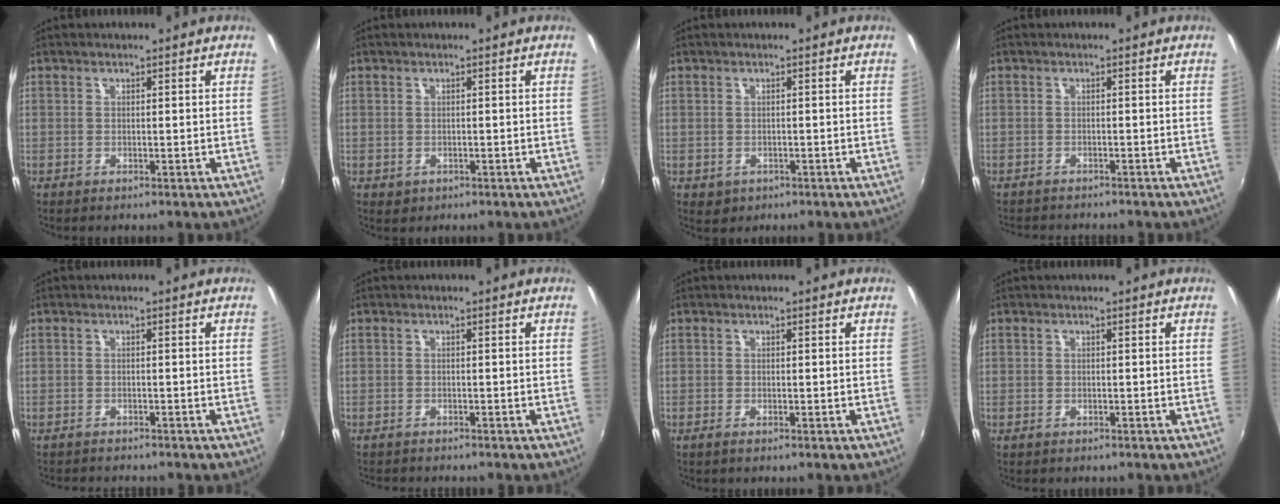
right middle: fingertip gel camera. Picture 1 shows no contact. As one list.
[{"total": 1.9, "force": [-0.6, 1.6, 0.8], "torque": [-0.015, -0.005, -0.005]}, {"total": 2.2, "force": [-0.6, 2.0, 0.9], "torque": [-0.018, -0.005, -0.004]}, {"total": 3.6, "force": [-3.4, 0.8, 0.8], "torque": [-0.027, -0.015, -0.054]}, {"total": 3.5, "force": [-3.3, 0.6, 0.8], "torque": [-0.026, -0.015, -0.054]}, {"total": 2.6, "force": [-2.5, 0.5, 0.6], "torque": [-0.021, -0.016, -0.042]}, {"total": 0.6, "force": [-0.5, 0.1, 0.4], "torque": [-0.008, -0.003, -0.010]}, {"total": 0.8, "force": [-0.6, 0.6, -0.1], "torque": [-0.002, -0.002, -0.010]}]